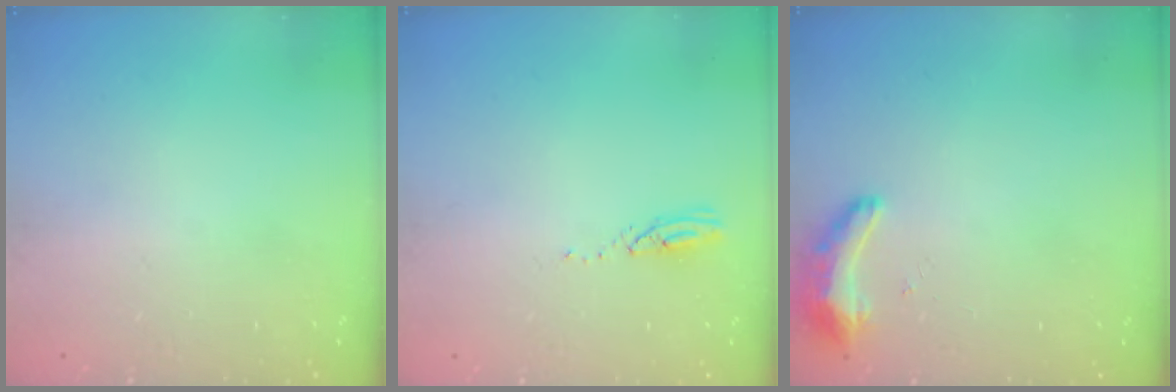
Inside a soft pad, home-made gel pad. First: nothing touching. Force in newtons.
{"total": 3.0, "press": 3.0, "slide": 0.1}
{"total": 8.8, "press": 8.7, "slide": 1.3}